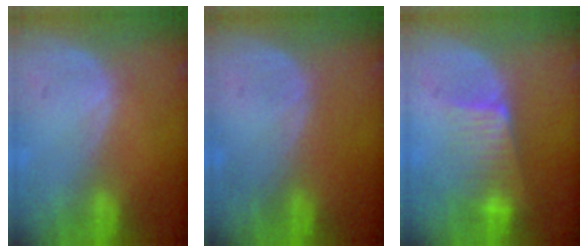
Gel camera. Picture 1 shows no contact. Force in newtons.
{"total": 0.0}
{"total": 6.4, "press": 5.7, "slide": 3.1}